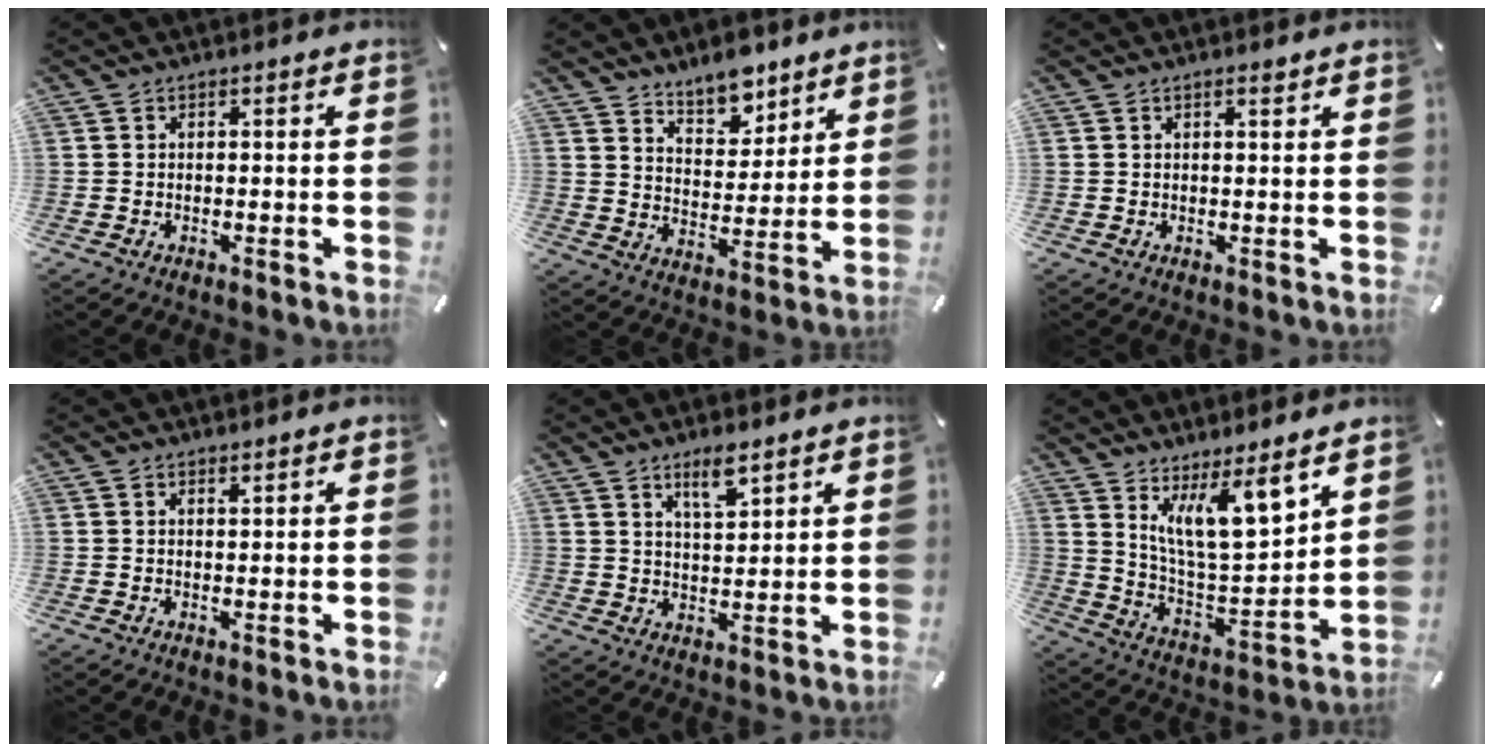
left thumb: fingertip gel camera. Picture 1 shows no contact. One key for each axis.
{"total": 9.0, "fx": 8.0, "fy": 4.1, "fz": 1.4, "tx": -0.020, "ty": -0.060, "tz": 0.147}
{"total": 1.1, "fx": 0.8, "fy": 0.1, "fz": 0.7, "tx": -0.014, "ty": 0.000, "tz": 0.014}
{"total": 0.7, "fx": 0.6, "fy": 0.2, "fz": 0.1, "tx": -0.002, "ty": 0.000, "tz": 0.012}
{"total": 6.2, "fx": 4.6, "fy": 1.9, "fz": 3.8, "tx": -0.059, "ty": -0.023, "tz": 0.077}
{"total": 14.0, "fx": 10.0, "fy": 4.1, "fz": 8.9, "tx": -0.159, "ty": -0.060, "tz": 0.177}